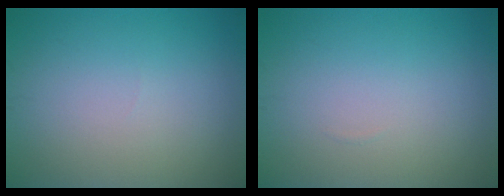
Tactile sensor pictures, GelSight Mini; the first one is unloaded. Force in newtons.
{"total": 0.0}